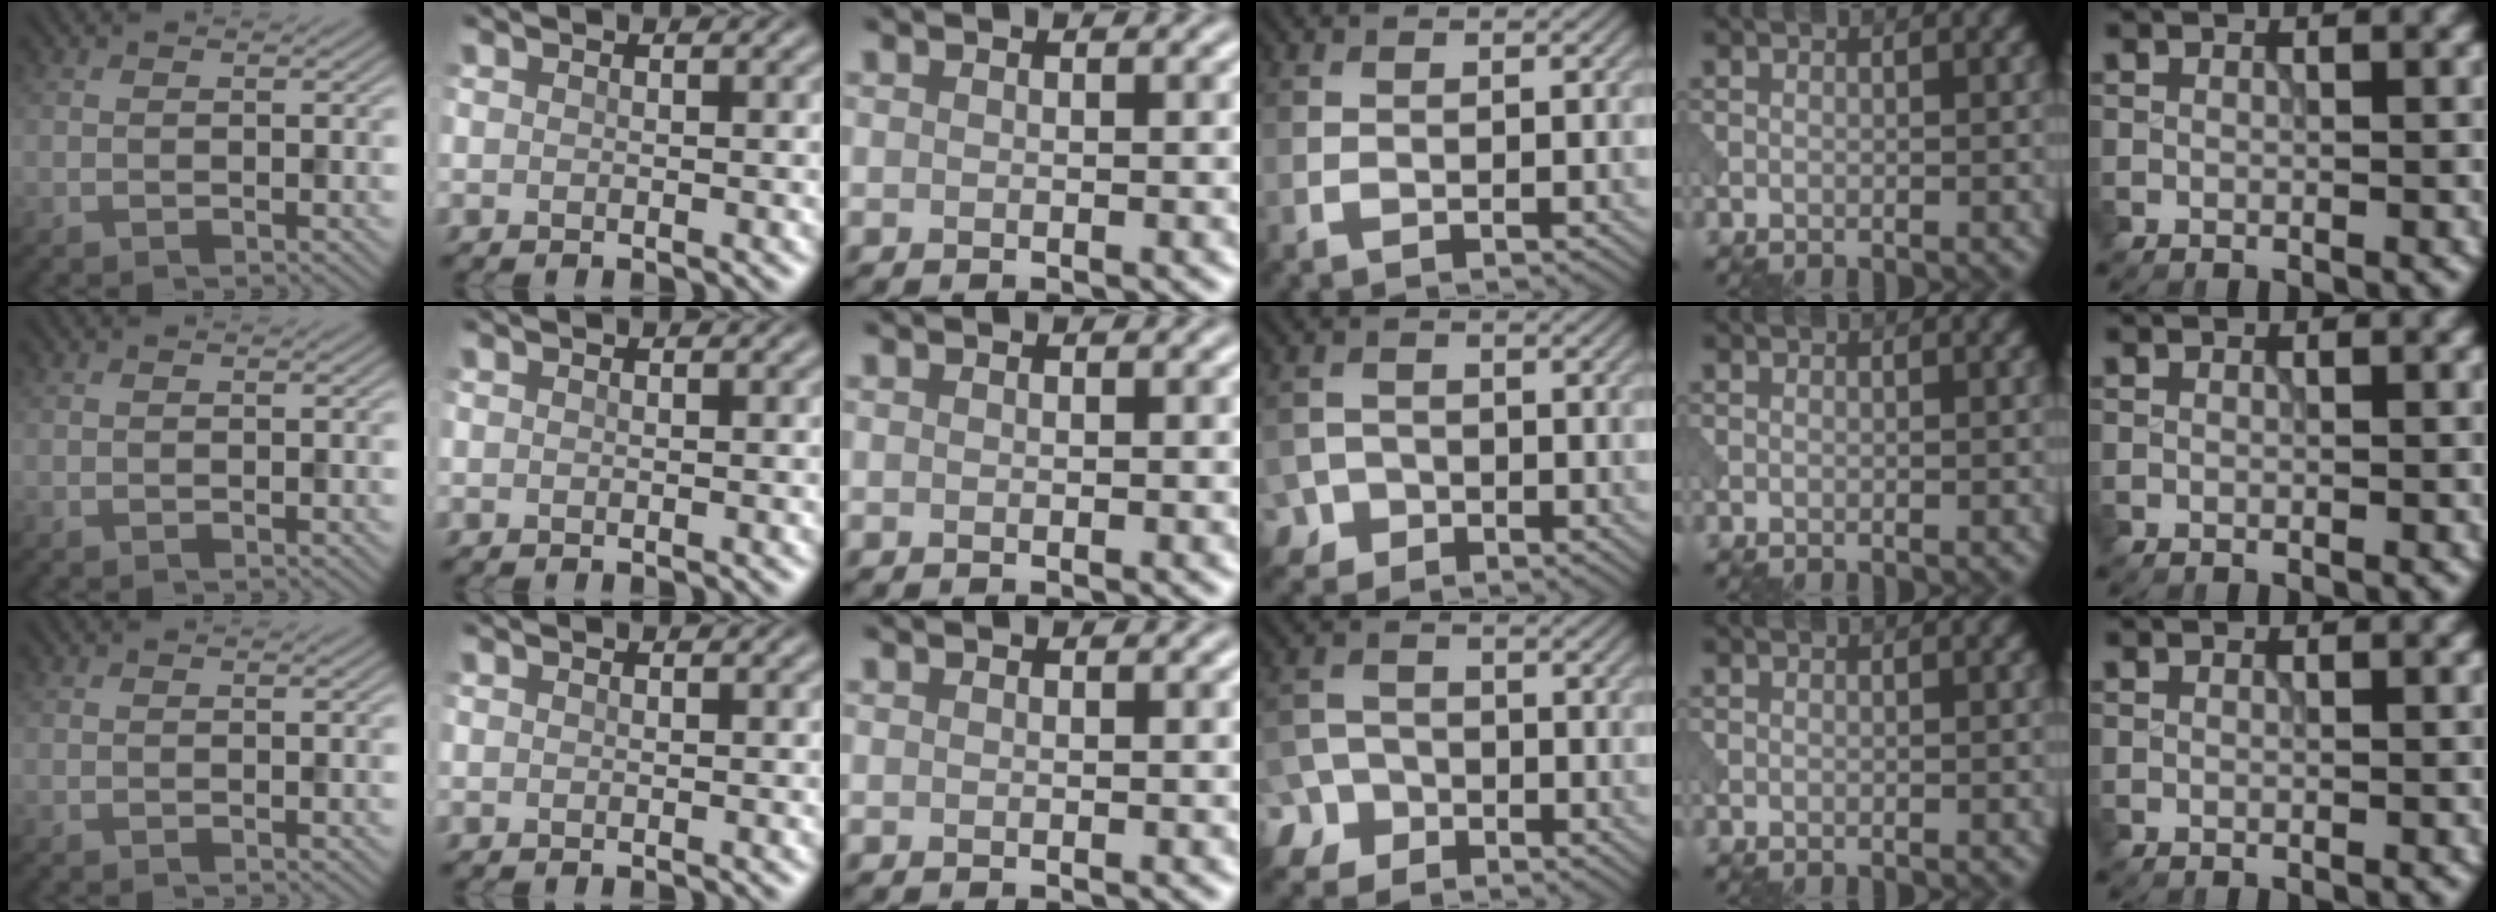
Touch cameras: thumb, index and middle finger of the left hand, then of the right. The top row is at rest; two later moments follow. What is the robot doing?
{"motion": "open", "object": "sandwich press"}